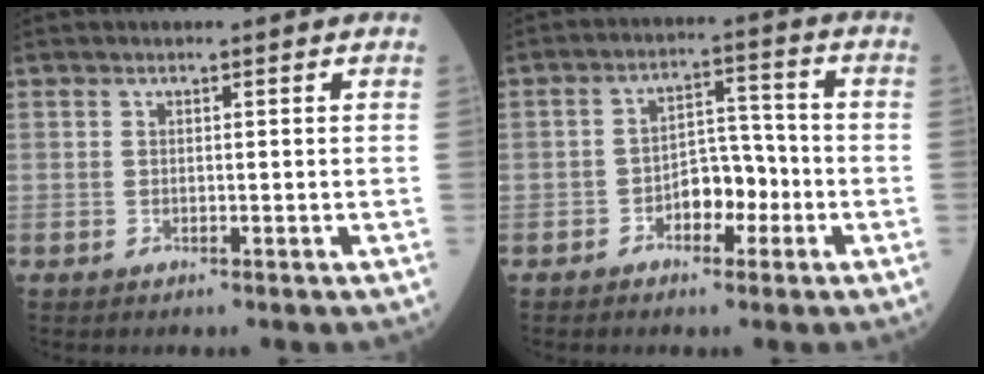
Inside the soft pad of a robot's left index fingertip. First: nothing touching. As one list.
[{"total": 5.8, "force": [-2.6, 3.1, 4.1], "torque": [-0.063, 0.016, -0.048]}]